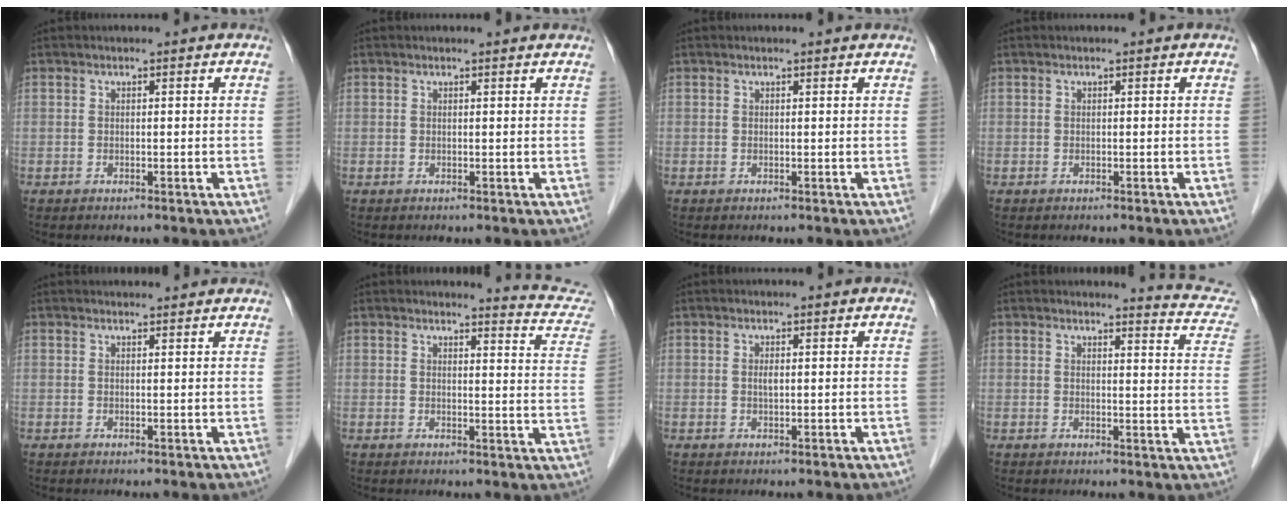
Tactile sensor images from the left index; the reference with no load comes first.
{"total": 1.5, "force": [1.5, 0.0, 0.3], "torque": [-0.013, 0.005, 0.015]}
{"total": 1.3, "force": [1.2, 0.0, 0.2], "torque": [-0.013, 0.006, 0.013]}
{"total": 0.0}
{"total": 4.1, "force": [4.0, 0.5, 0.8], "torque": [-0.012, 0.024, 0.047]}
{"total": 8.0, "force": [8.0, 0.2, 0.6], "torque": [0.000, -0.056, 0.066]}
{"total": 0.8, "force": [0.2, 0.2, 0.8], "torque": [-0.018, -0.001, 0.004]}
{"total": 7.7, "force": [7.6, 0.6, 1.1], "torque": [-0.002, -0.046, 0.058]}